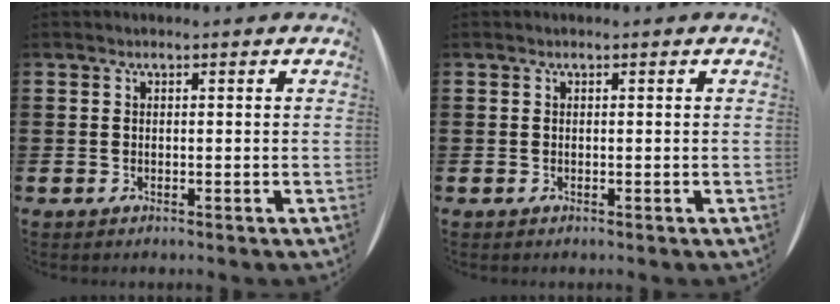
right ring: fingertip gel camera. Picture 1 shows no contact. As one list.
[{"total": 0.0}]